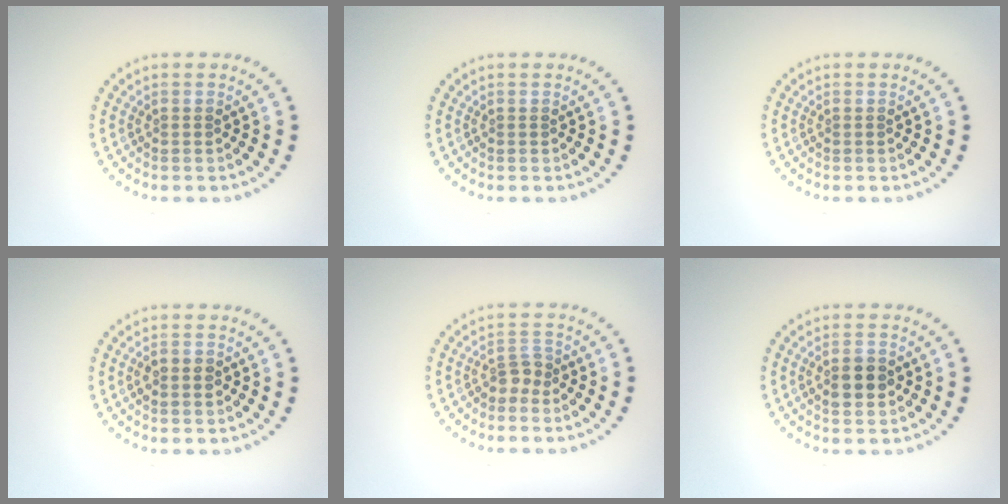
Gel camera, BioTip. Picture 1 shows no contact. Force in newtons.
{"total": 0.0}
{"total": 0.0}
{"total": 1.5, "press": 1.5, "slide": 0.2}
{"total": 1.8, "press": 1.3, "slide": 1.3}
{"total": 2.7, "press": 2.7, "slide": 0.2}